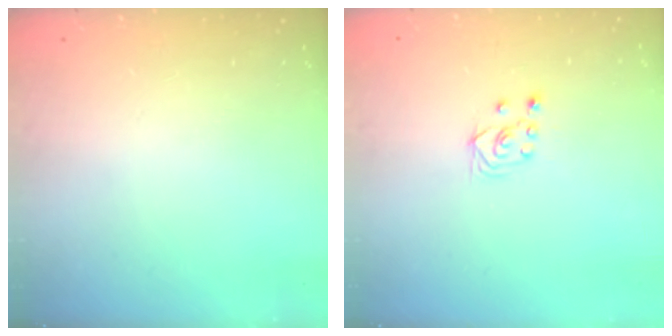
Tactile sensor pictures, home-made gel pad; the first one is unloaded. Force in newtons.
{"total": 2.8, "press": 2.6, "slide": 1.1}